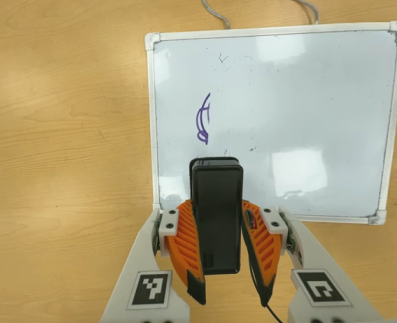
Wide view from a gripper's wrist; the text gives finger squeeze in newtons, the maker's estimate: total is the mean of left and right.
{"total": 7.5, "left": 6.2, "right": 8.8}